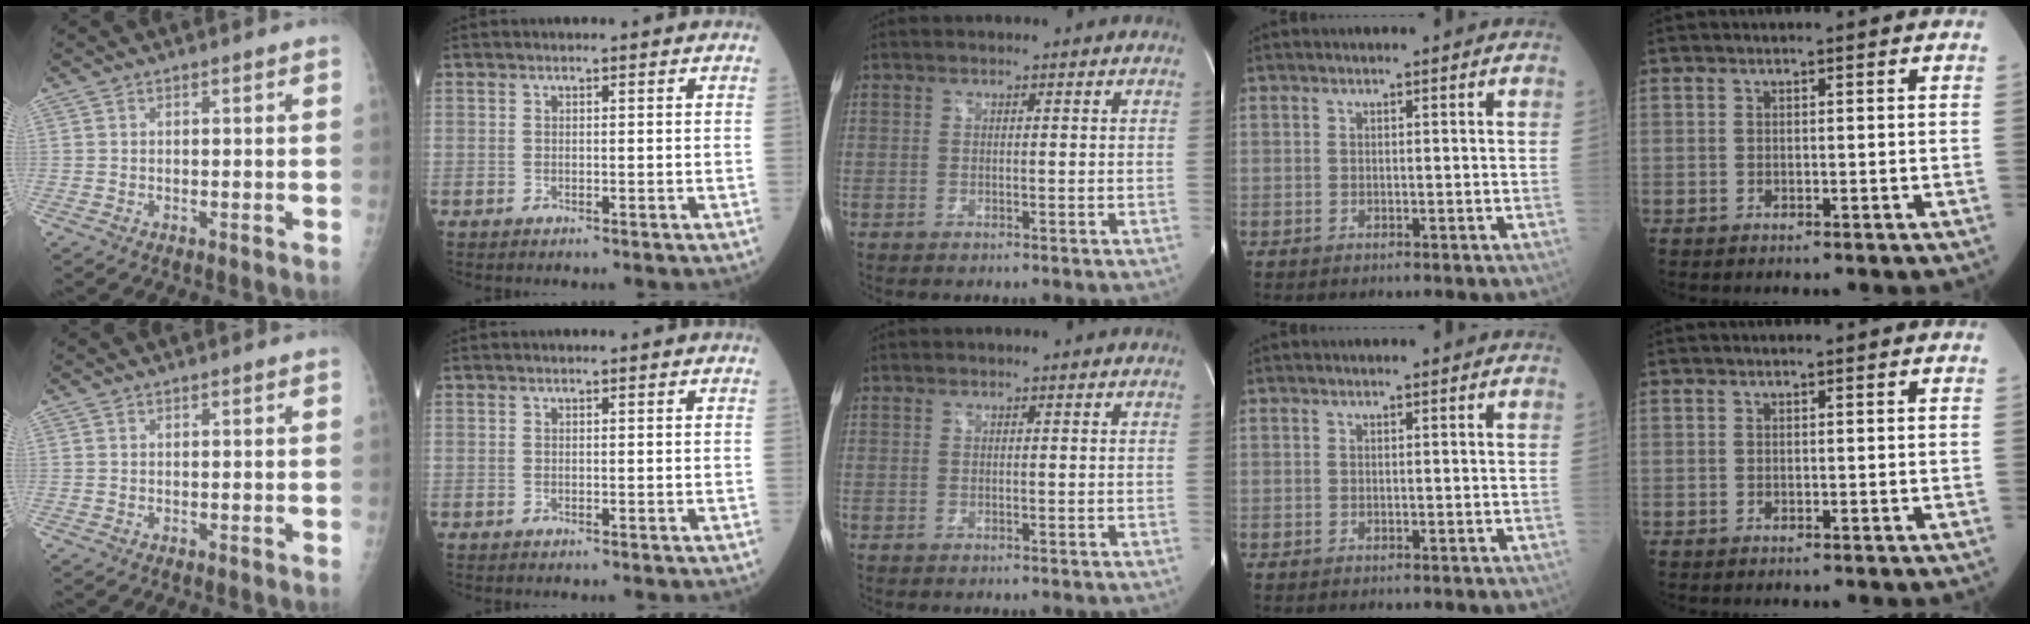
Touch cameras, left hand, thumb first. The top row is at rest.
{}